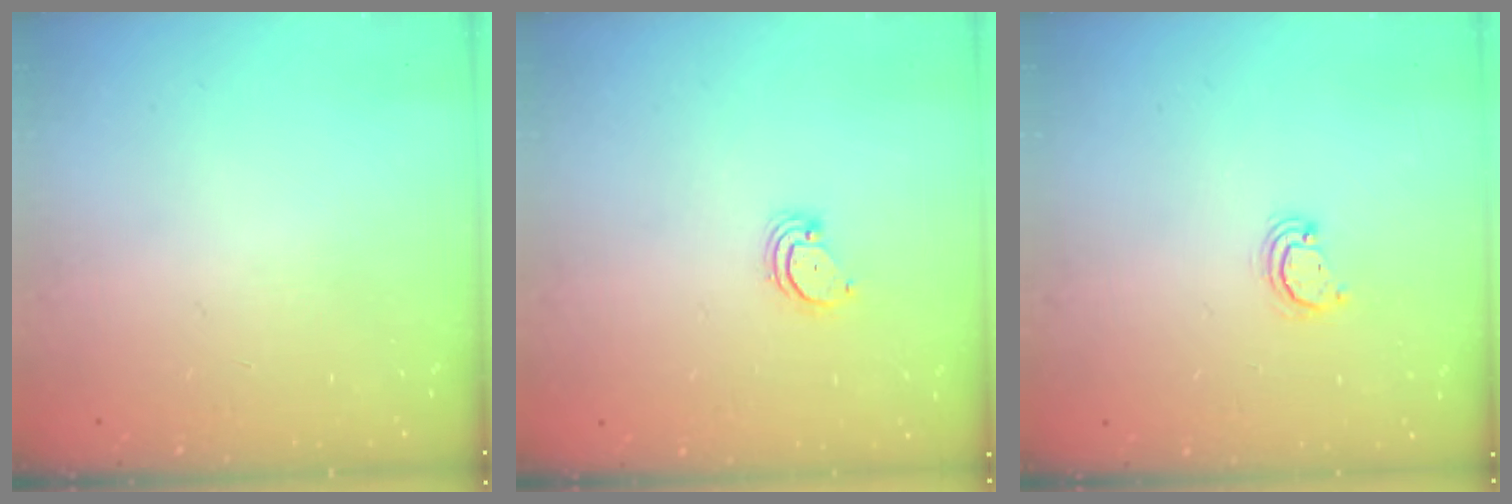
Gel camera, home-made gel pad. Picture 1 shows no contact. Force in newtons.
{"total": 2.2, "press": 2.2, "slide": 0.3}
{"total": 2.6, "press": 2.6, "slide": 0.3}